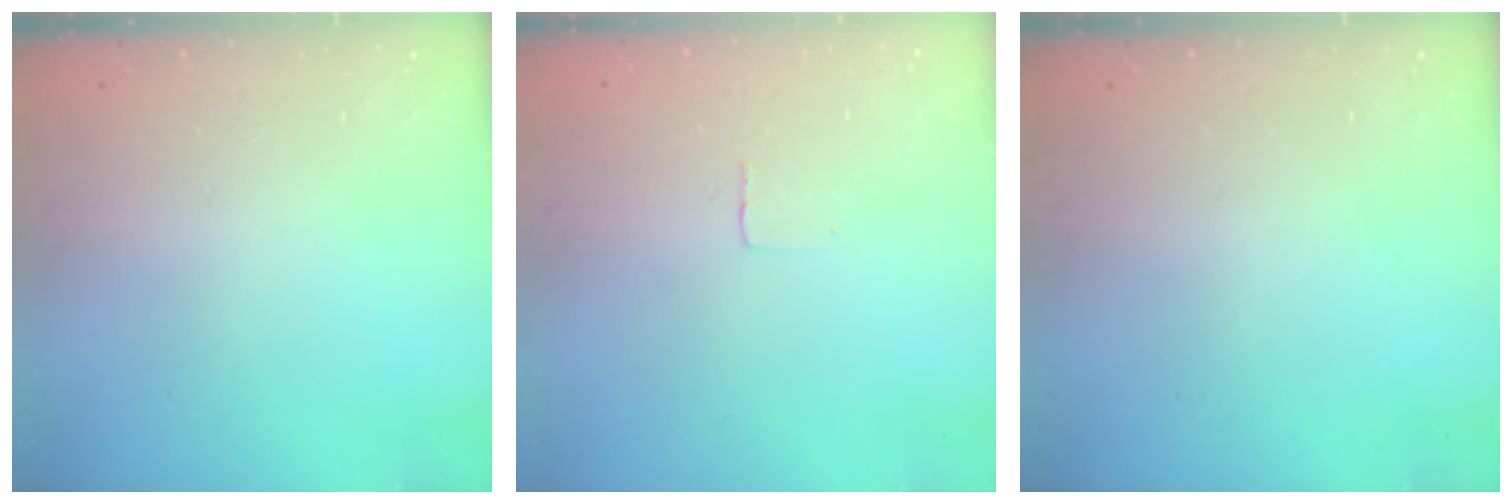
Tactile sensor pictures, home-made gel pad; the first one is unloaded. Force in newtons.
{"total": 2.4, "press": 2.4, "slide": 0.1}
{"total": 0.0}